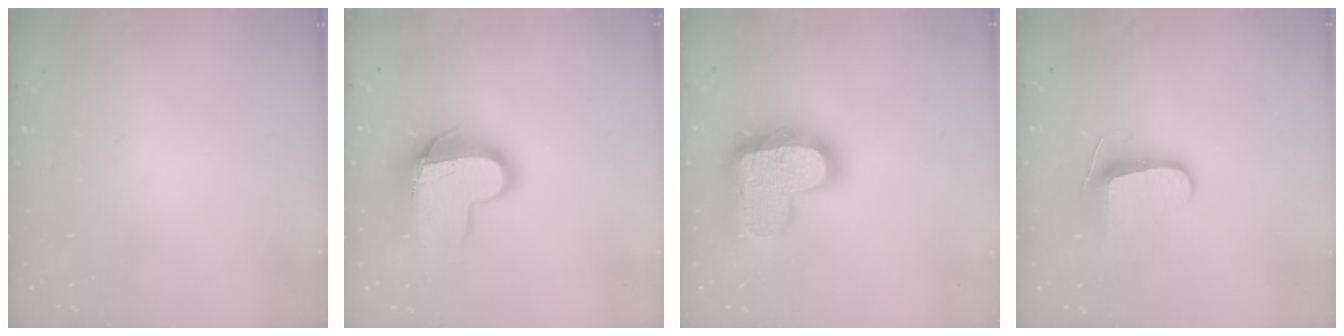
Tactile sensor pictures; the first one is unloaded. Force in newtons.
{"total": 12.8, "press": 12.7, "slide": 1.4}
{"total": 21.4, "press": 21.4, "slide": 1.3}
{"total": 9.1, "press": 9.0, "slide": 1.0}